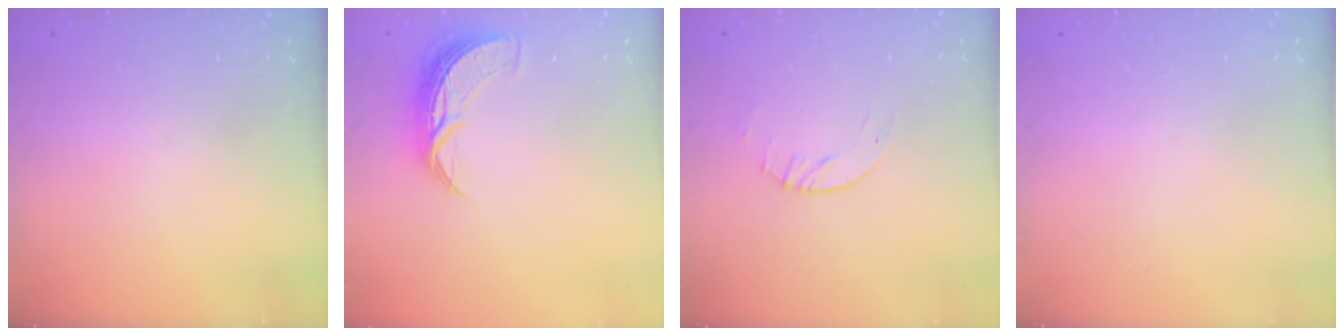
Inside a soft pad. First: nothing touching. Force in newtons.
{"total": 8.2, "press": 8.2, "slide": 0.7}
{"total": 2.8, "press": 2.8, "slide": 0.4}
{"total": 0.0}